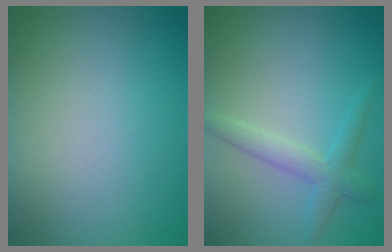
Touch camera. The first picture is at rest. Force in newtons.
{"total": 2.4, "press": 2.4, "slide": 0.1}